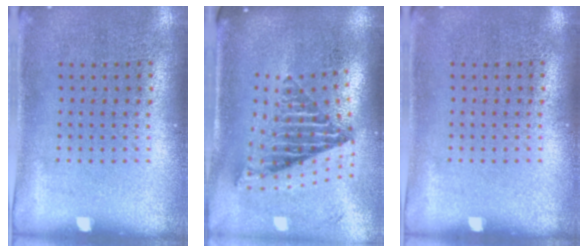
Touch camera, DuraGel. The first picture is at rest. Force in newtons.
{"total": 2.6, "press": 1.6, "slide": 2.0}
{"total": 0.0}